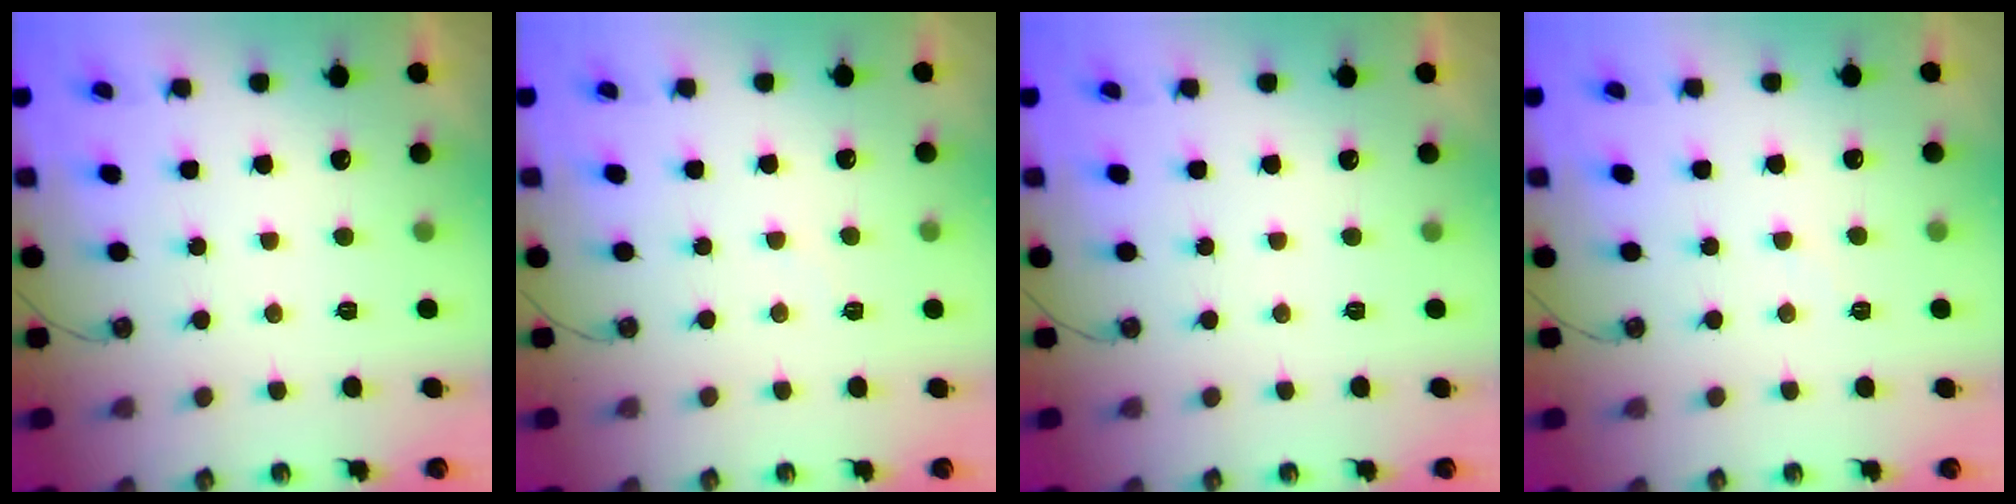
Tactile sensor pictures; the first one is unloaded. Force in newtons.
{"total": 2.9, "press": 2.9, "slide": 0.4}
{"total": 0.0}
{"total": 4.2, "press": 4.2, "slide": 0.6}